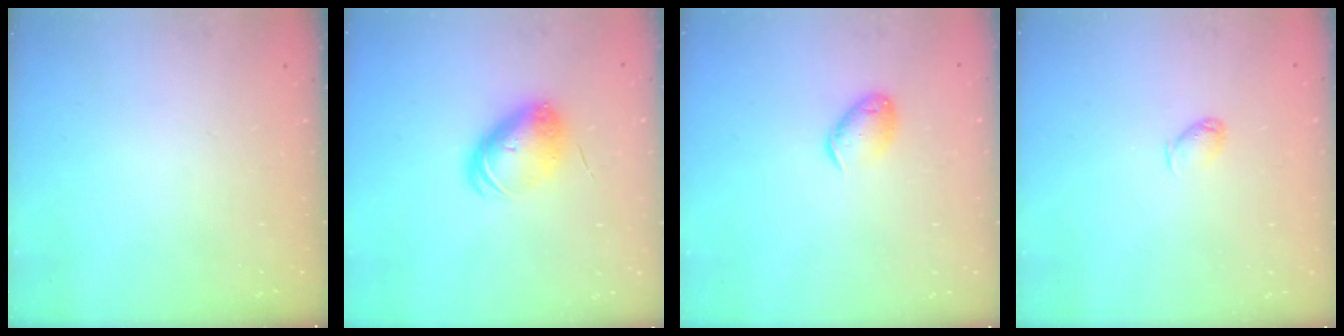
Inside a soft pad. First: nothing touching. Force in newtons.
{"total": 7.5, "press": 7.4, "slide": 1.2}
{"total": 8.9, "press": 8.9, "slide": 0.9}
{"total": 3.4, "press": 3.3, "slide": 0.6}